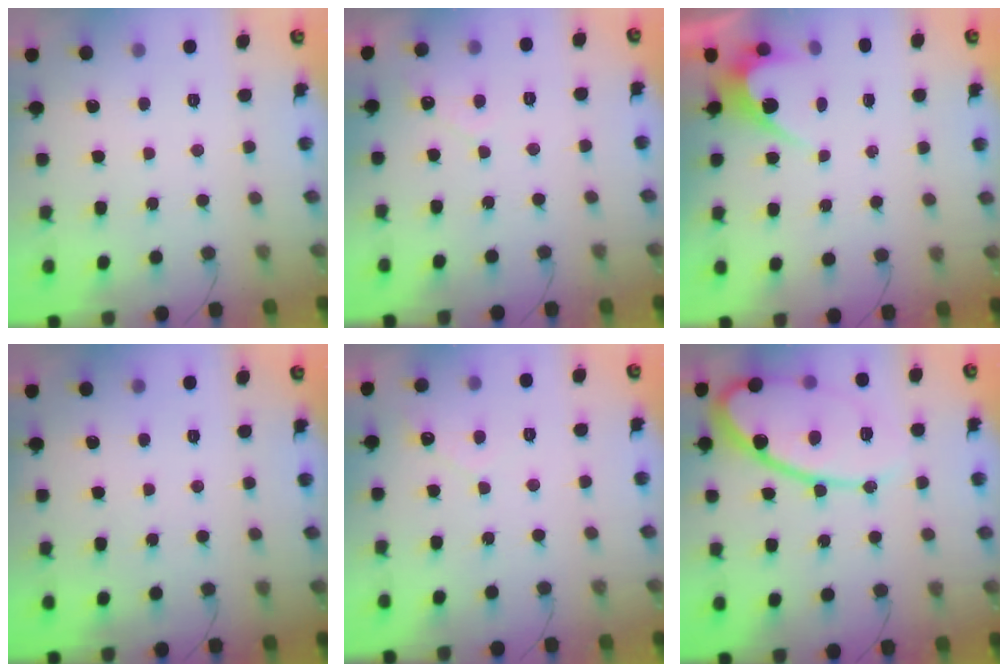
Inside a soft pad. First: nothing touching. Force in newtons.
{"total": 2.5, "press": 2.5, "slide": 0.0}
{"total": 3.5, "press": 3.5, "slide": 0.2}
{"total": 0.0}
{"total": 2.4, "press": 2.4, "slide": 0.2}
{"total": 18.7, "press": 18.6, "slide": 1.3}